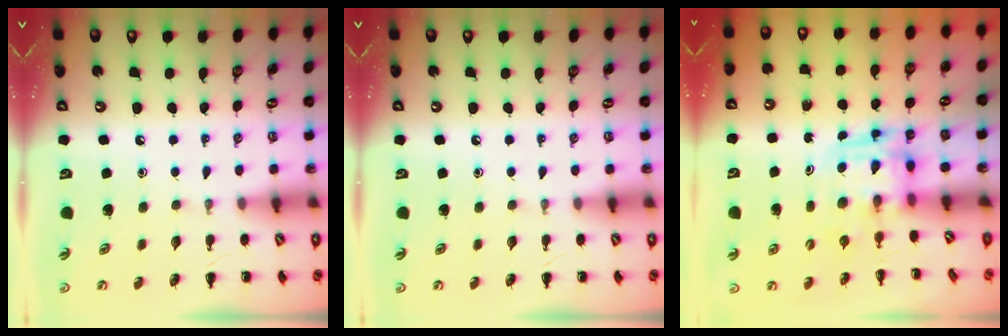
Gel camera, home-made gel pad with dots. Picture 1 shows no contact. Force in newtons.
{"total": 0.0}
{"total": 3.9, "press": 3.9, "slide": 0.7}